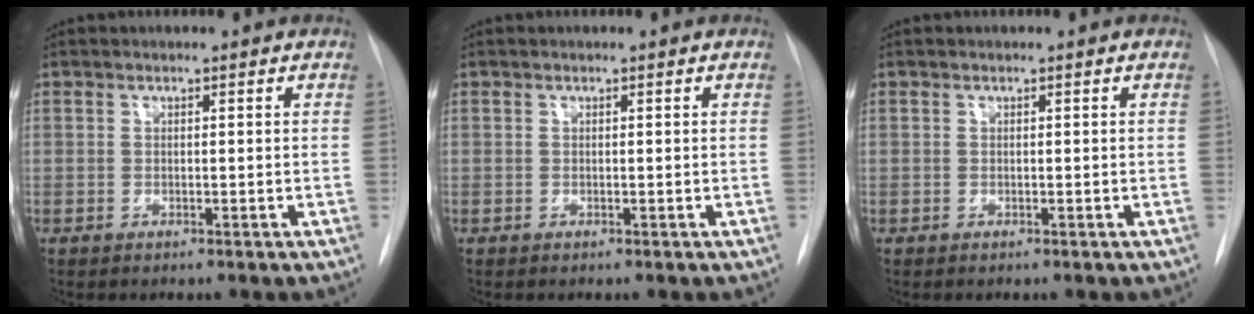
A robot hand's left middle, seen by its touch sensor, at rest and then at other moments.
{"total": 0.0}
{"total": 0.0}